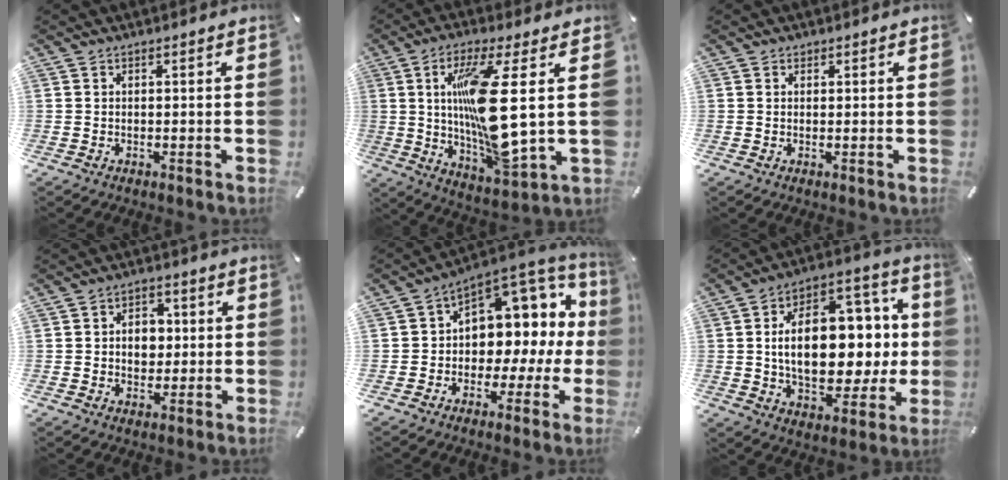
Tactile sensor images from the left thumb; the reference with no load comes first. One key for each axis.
{"total": 19.2, "fx": 3.7, "fy": 4.1, "fz": 18.4, "tx": -0.352, "ty": -0.035, "tz": 0.043}
{"total": 0.6, "fx": 0.2, "fy": 0.6, "fz": 0.2, "tx": -0.005, "ty": 0.003, "tz": 0.004}
{"total": 6.6, "fx": 0.1, "fy": 5.3, "fz": 4.0, "tx": -0.052, "ty": 0.000, "tz": -0.004}
{"total": 9.3, "fx": 3.6, "fy": 7.6, "fz": 3.8, "tx": -0.043, "ty": -0.062, "tz": 0.066}
{"total": 21.1, "fx": 1.1, "fy": 13.0, "fz": 16.6, "tx": -0.278, "ty": -0.007, "tz": 0.023}